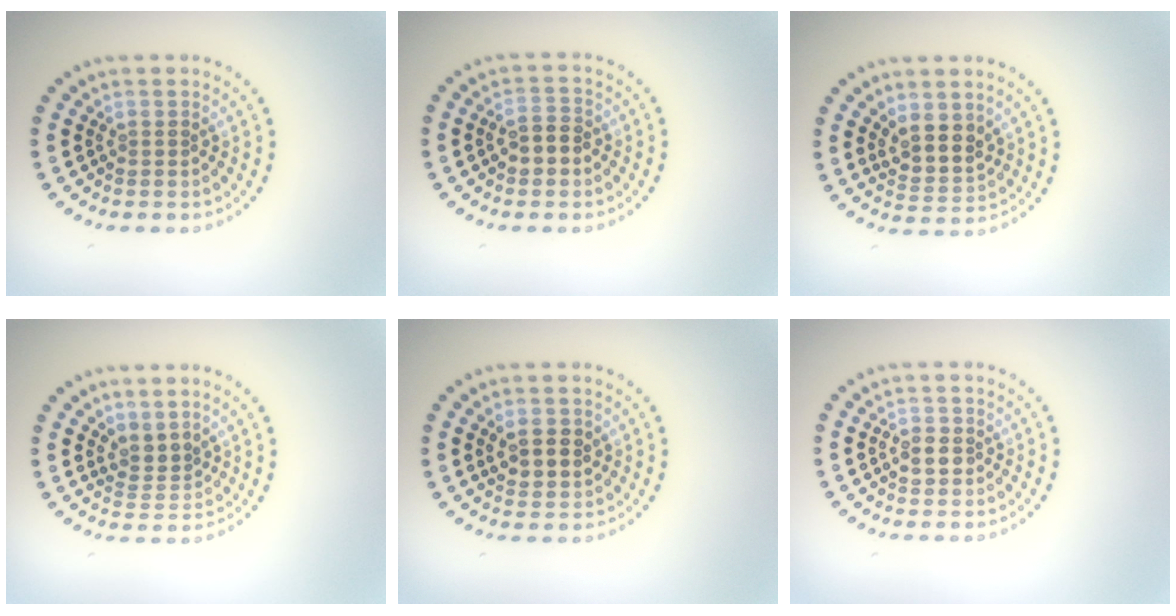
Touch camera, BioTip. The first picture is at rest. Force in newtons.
{"total": 2.5, "press": 2.5, "slide": 0.3}
{"total": 3.3, "press": 2.9, "slide": 1.6}
{"total": 2.0, "press": 1.3, "slide": 1.5}
{"total": 2.8, "press": 2.7, "slide": 0.7}
{"total": 1.7, "press": 1.6, "slide": 0.2}